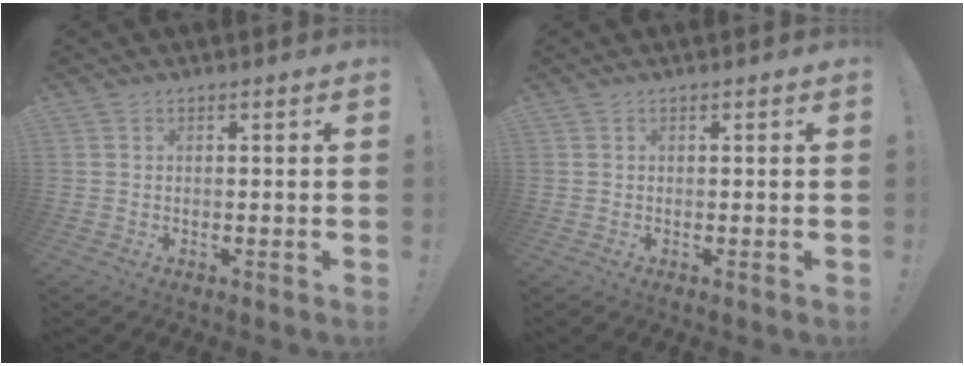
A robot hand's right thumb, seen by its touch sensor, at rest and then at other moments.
{"total": 0.0}